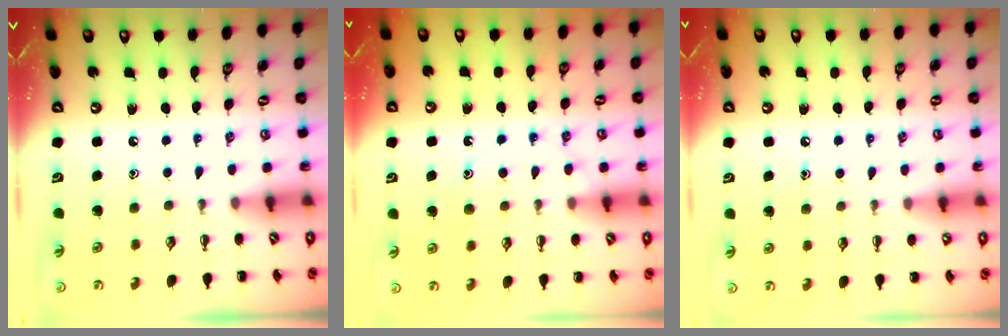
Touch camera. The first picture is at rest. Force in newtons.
{"total": 11.1, "press": 11.1, "slide": 0.5}
{"total": 7.6, "press": 7.4, "slide": 1.8}